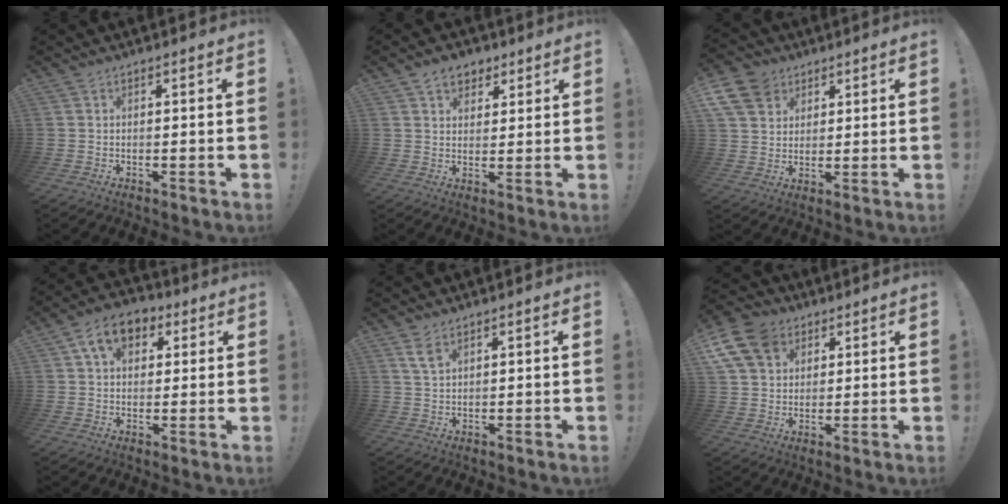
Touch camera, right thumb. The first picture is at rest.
{"total": 6.8, "force": [3.9, 5.0, 2.3], "torque": [-0.025, -0.016, 0.074]}
{"total": 10.7, "force": [5.2, 8.2, 4.4], "torque": [-0.091, -0.032, 0.105]}
{"total": 10.6, "force": [4.2, 7.5, 6.2], "torque": [-0.102, 0.002, 0.081]}
{"total": 4.3, "force": [2.6, 2.1, 2.8], "torque": [-0.046, -0.012, 0.048]}
{"total": 12.9, "force": [5.8, 9.8, 6.1], "torque": [-0.118, -0.029, 0.117]}